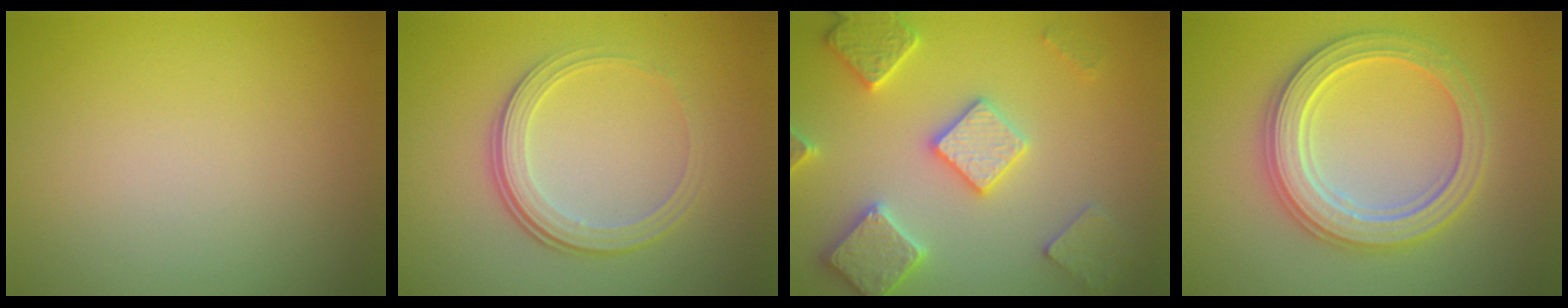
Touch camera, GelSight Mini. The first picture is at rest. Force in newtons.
{"total": 4.1, "press": 2.7, "slide": 3.0}
{"total": 5.1, "press": 4.9, "slide": 1.2}
{"total": 5.4, "press": 5.3, "slide": 0.8}